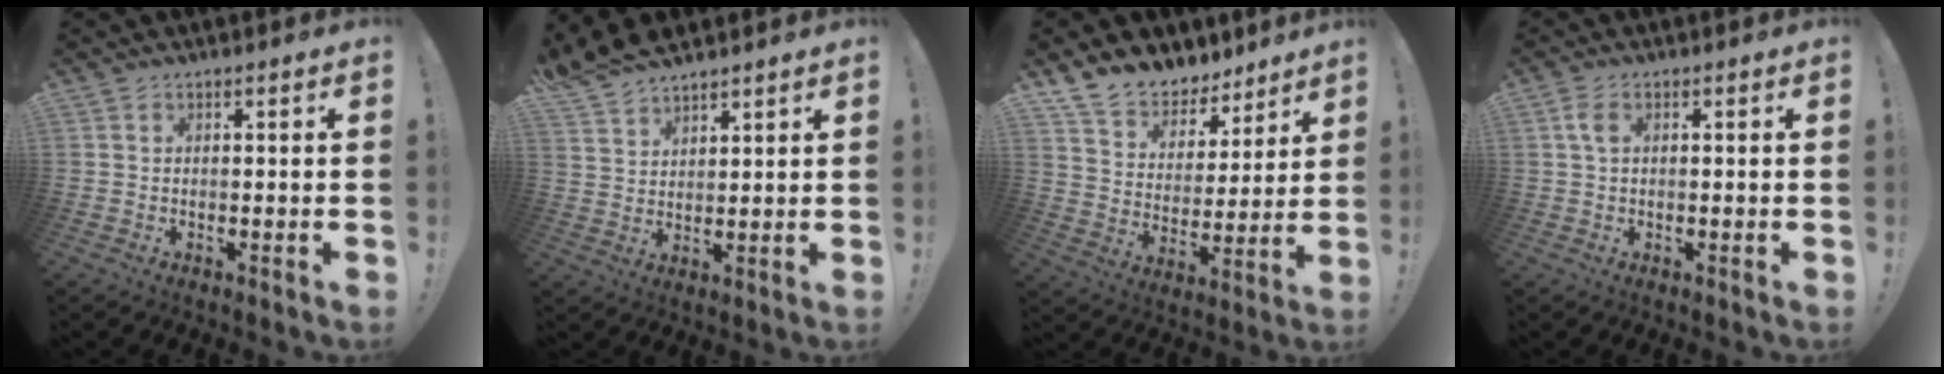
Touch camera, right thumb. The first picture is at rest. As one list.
[{"total": 7.2, "force": [6.6, 2.5, 1.6], "torque": [-0.039, -0.045, 0.128]}, {"total": 11.4, "force": [9.5, 5.8, 2.2], "torque": [-0.052, -0.076, 0.180]}, {"total": 3.2, "force": [0.9, 2.0, 2.3], "torque": [-0.041, 0.005, 0.014]}]